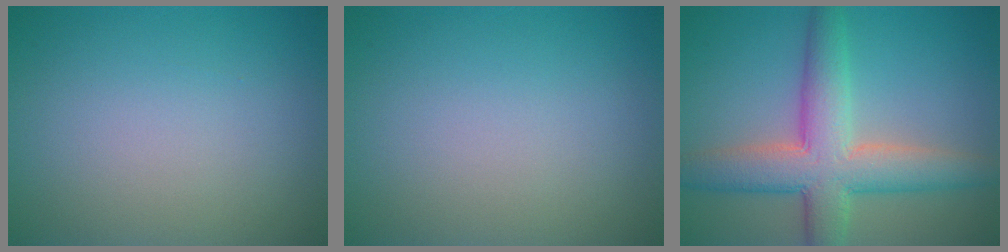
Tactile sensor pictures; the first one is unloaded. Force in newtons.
{"total": 0.0}
{"total": 7.5, "press": 7.5, "slide": 0.2}